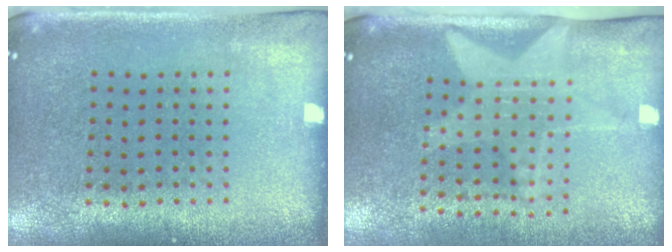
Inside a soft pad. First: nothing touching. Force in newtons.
{"total": 2.0, "press": 1.6, "slide": 1.2}